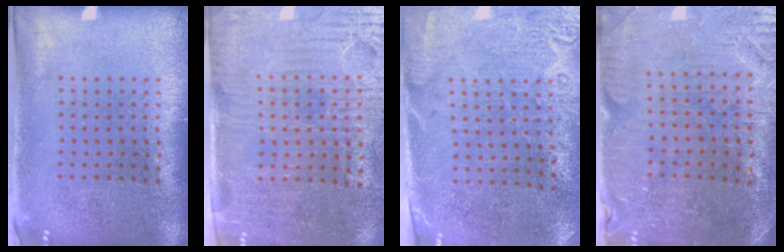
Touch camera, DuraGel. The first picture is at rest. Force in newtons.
{"total": 3.6, "press": 3.3, "slide": 1.4}
{"total": 2.7, "press": 2.4, "slide": 1.3}
{"total": 0.9, "press": 0.8, "slide": 0.4}